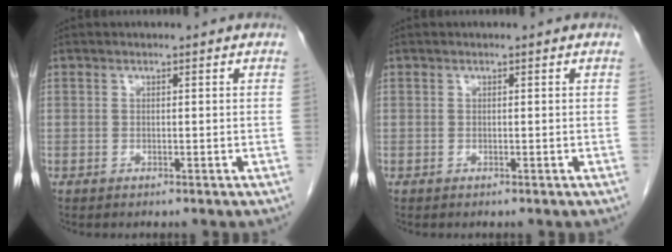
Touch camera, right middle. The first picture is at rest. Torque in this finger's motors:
{"motor_torque": [-0.12, -0.05, -0.02, 0.01]}